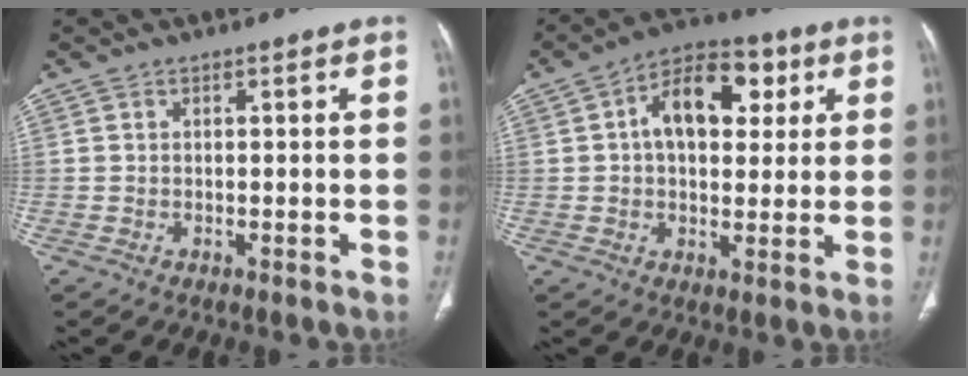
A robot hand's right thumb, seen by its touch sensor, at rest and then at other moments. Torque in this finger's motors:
{"motor_torque": [0.77, 0.83, 0.69, 0.48, 0.21]}